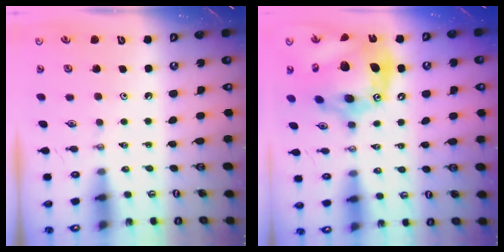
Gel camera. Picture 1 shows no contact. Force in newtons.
{"total": 22.8, "press": 22.7, "slide": 2.3}